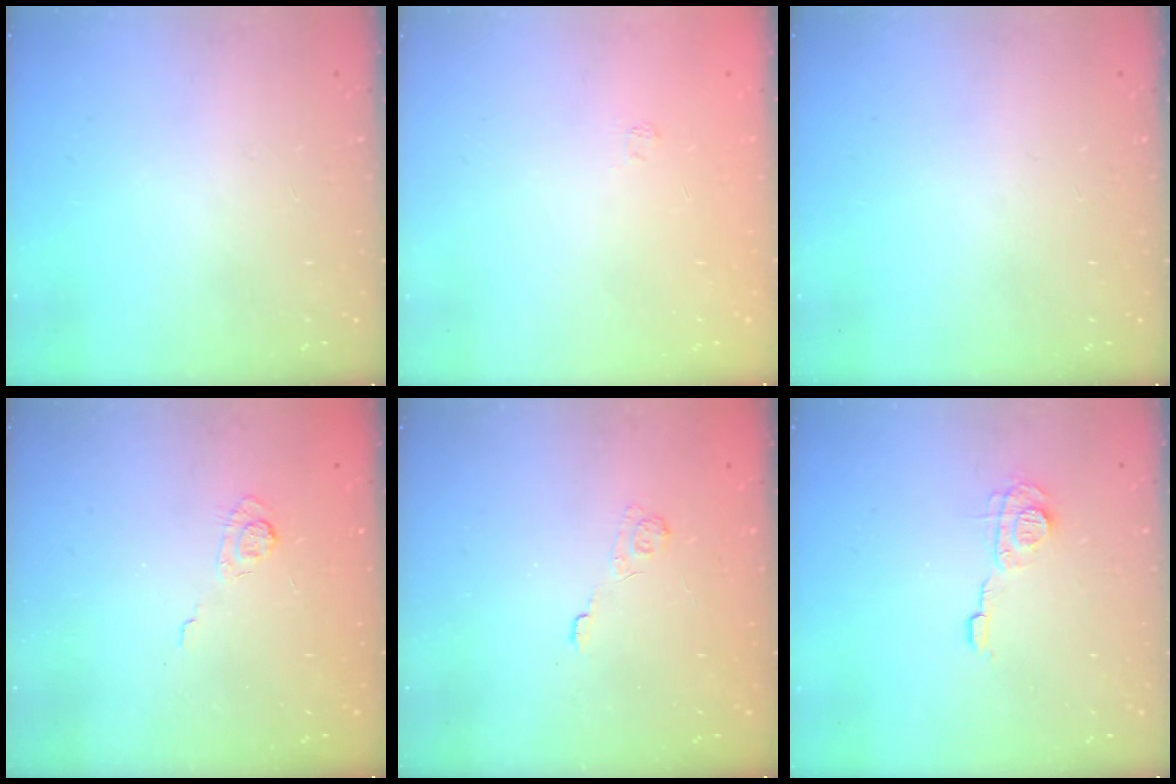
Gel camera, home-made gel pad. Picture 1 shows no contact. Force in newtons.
{"total": 1.8, "press": 1.4, "slide": 1.1}
{"total": 0.0}
{"total": 3.0, "press": 2.6, "slide": 1.6}
{"total": 2.7, "press": 2.3, "slide": 1.4}
{"total": 7.5, "press": 7.4, "slide": 0.5}